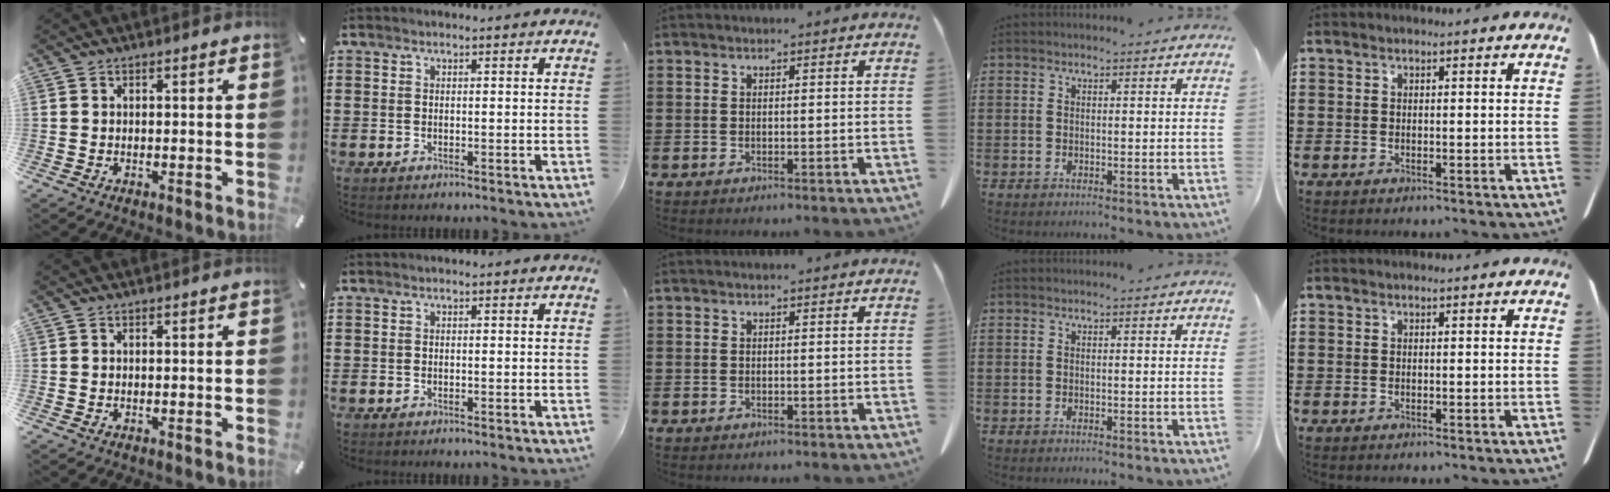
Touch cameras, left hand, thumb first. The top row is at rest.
{}